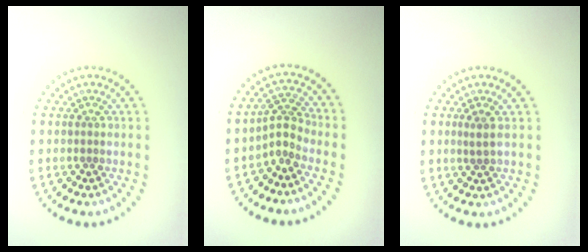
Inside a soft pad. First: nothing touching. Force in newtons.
{"total": 2.4, "press": 1.6, "slide": 1.7}
{"total": 0.7, "press": 0.4, "slide": 0.5}